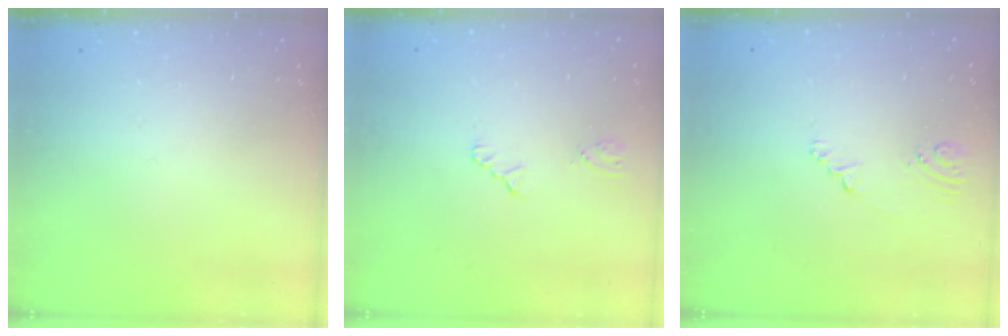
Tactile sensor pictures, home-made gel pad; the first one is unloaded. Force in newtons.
{"total": 0.0}
{"total": 2.0, "press": 1.6, "slide": 1.2}